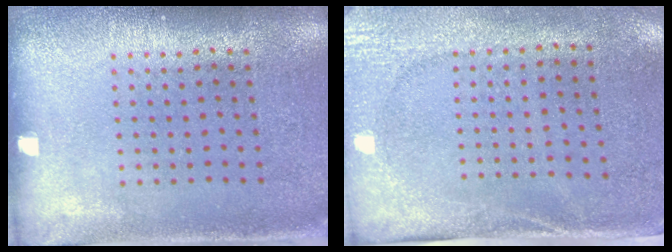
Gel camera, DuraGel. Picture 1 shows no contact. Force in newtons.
{"total": 2.7, "press": 2.2, "slide": 1.6}